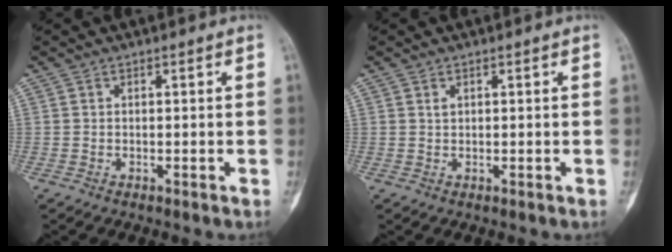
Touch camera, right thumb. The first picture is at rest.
{"total": 0.9, "force": [0.4, 0.6, 0.5], "torque": [-0.008, 0.001, 0.008]}